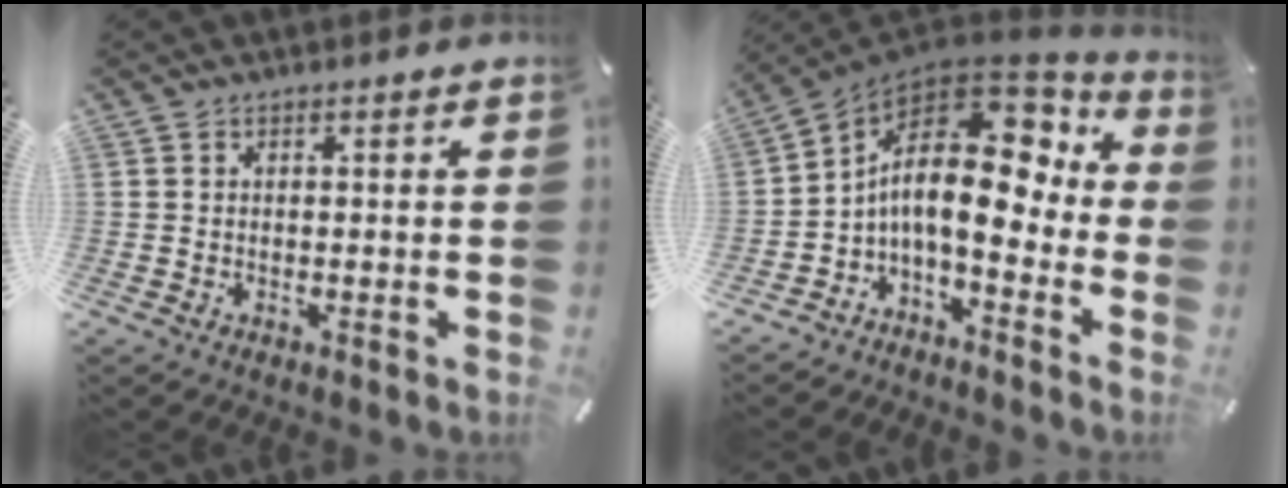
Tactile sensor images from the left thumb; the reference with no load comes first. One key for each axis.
{"total": 15.9, "fx": 1.6, "fy": 8.1, "fz": 13.6, "tx": -0.242, "ty": -0.025, "tz": 0.027}